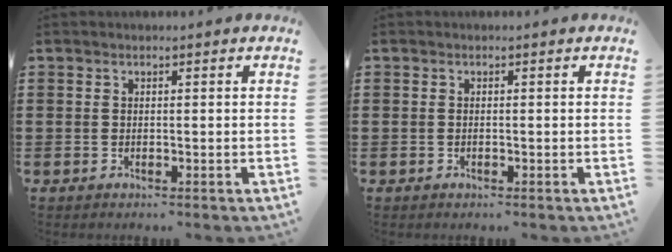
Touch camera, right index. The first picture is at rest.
{"total": 0.0}